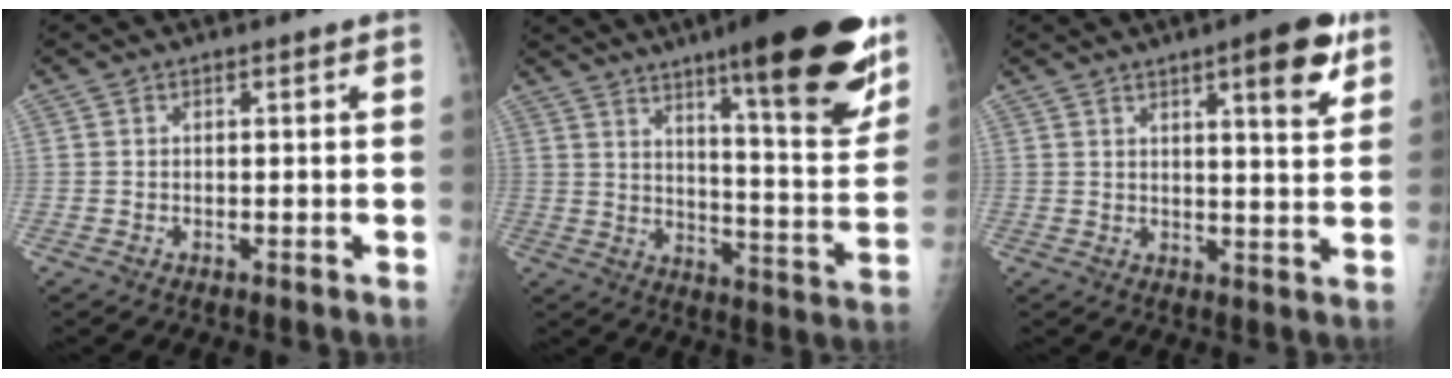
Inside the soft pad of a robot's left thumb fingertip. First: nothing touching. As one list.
[{"total": 25.5, "force": [15.7, 4.4, 19.7], "torque": [-0.252, -0.072, 0.227]}, {"total": 9.2, "force": [5.1, 2.0, 7.5], "torque": [-0.087, -0.025, 0.065]}]